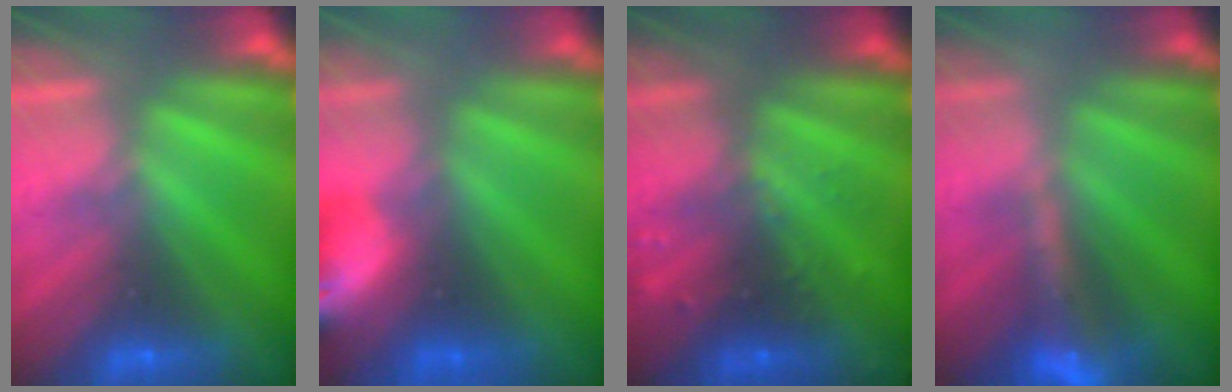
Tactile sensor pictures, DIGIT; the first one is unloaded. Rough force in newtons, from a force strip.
{"total": 7.8}
{"total": 2.7}
{"total": 7.4}